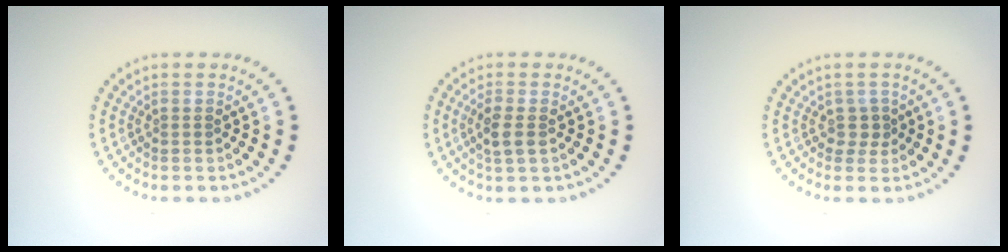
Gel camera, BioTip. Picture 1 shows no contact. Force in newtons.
{"total": 2.0, "press": 1.9, "slide": 0.7}
{"total": 1.1, "press": 0.8, "slide": 0.8}